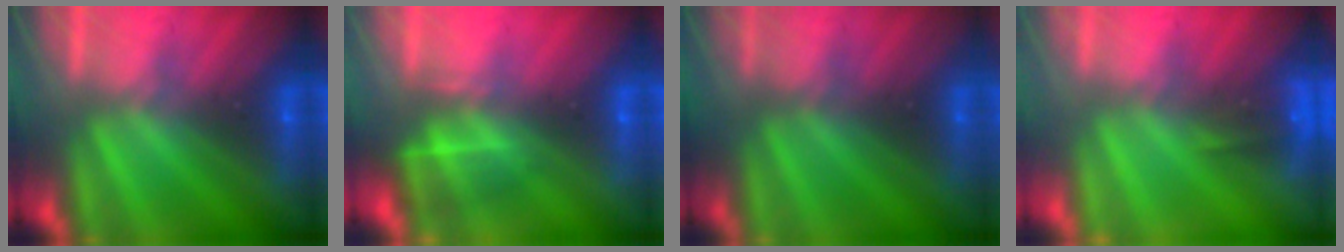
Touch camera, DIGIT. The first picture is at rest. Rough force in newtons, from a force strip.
{"total": 4.6}
{"total": 2.9}
{"total": 4.0}